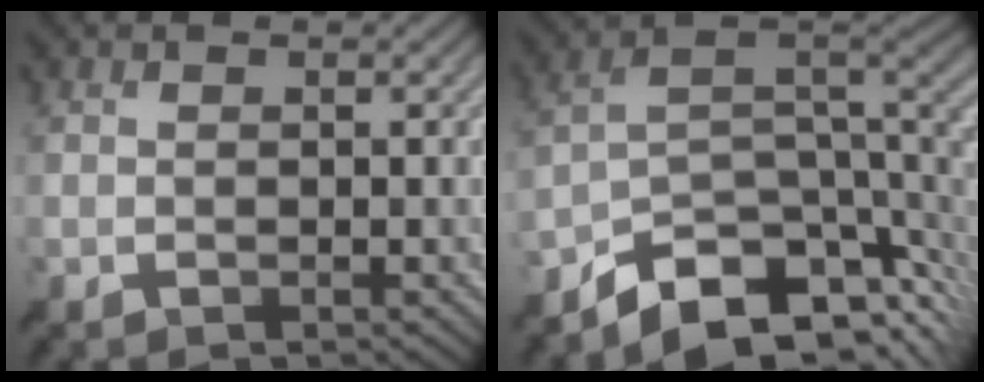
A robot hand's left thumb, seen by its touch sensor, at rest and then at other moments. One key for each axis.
{"total": 11.6, "fx": -7.7, "fy": 5.5, "fz": 6.8, "tx": -0.128, "ty": -0.013, "tz": -0.118}